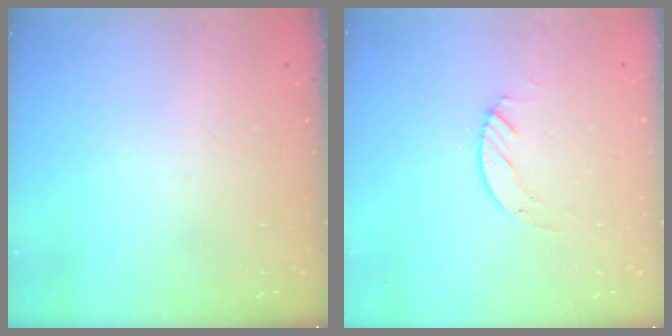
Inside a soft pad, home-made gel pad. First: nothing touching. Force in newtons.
{"total": 2.7, "press": 2.7, "slide": 0.2}